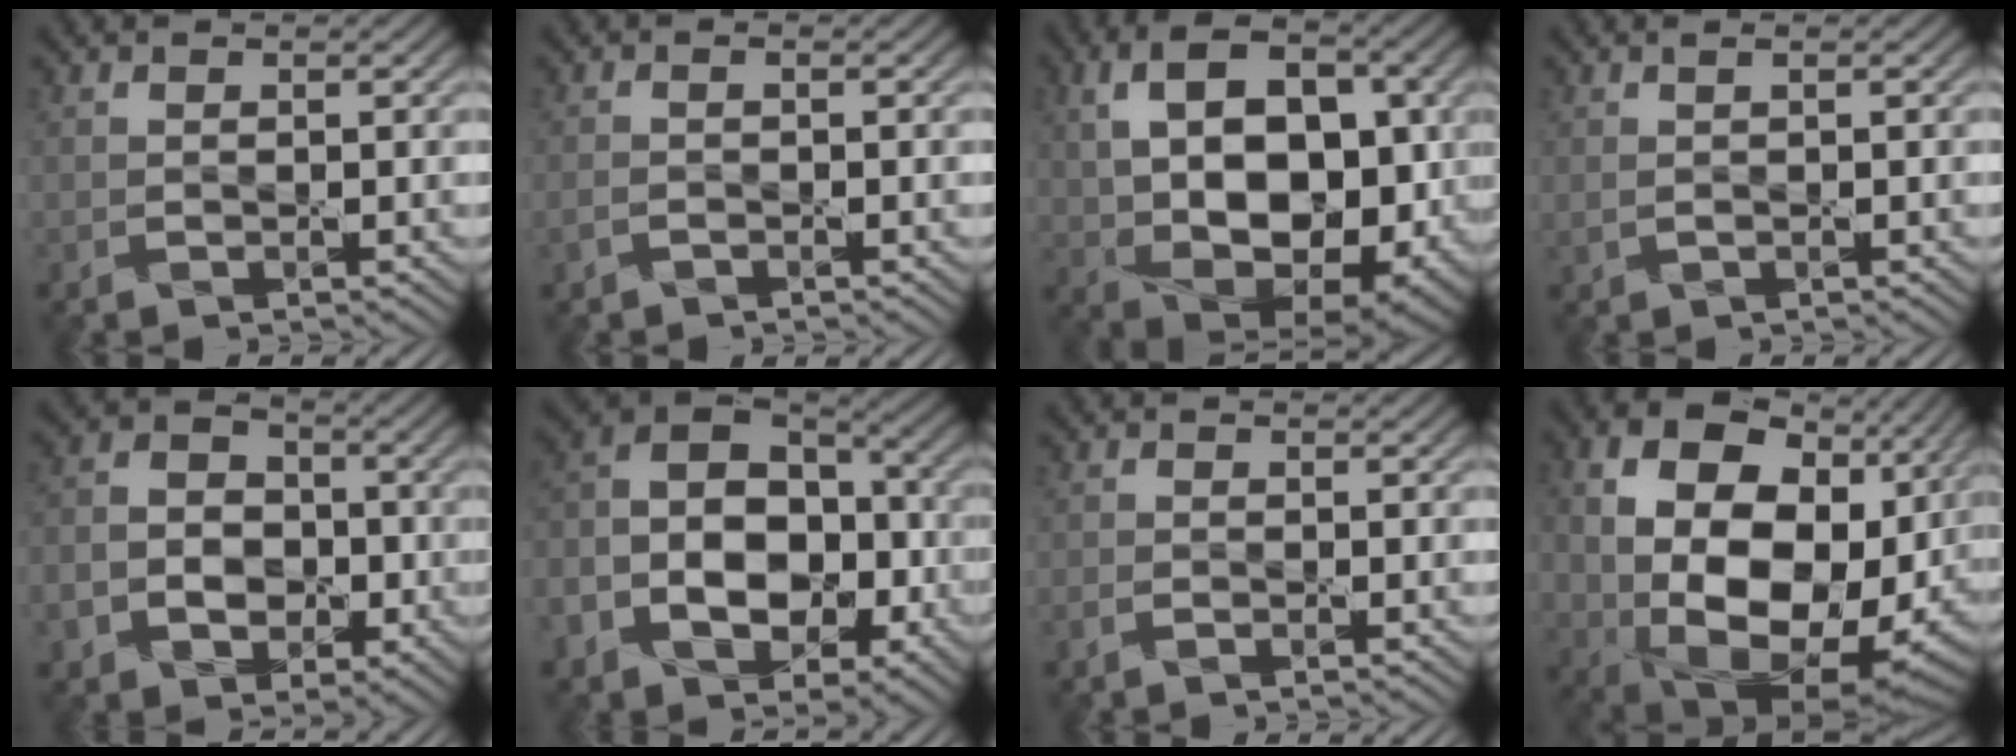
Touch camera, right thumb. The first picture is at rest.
{"total": 1.2, "force": [-0.8, 0.4, 0.9], "torque": [-0.023, -0.001, -0.019]}
{"total": 16.9, "force": [0.6, 10.8, 13.0], "torque": [-0.216, -0.007, 0.018]}
{"total": 1.2, "force": [0.4, 0.3, 1.1], "torque": [-0.024, 0.002, 0.006]}
{"total": 9.1, "force": [-2.7, 7.4, 4.5], "torque": [-0.097, -0.020, -0.065]}
{"total": 15.0, "force": [-4.4, 10.2, 10.0], "torque": [-0.200, -0.013, -0.070]}
{"total": 1.3, "force": [-0.8, 0.5, 0.9], "torque": [-0.021, -0.002, -0.016]}
{"total": 18.6, "force": [1.3, 12.9, 13.4], "torque": [-0.272, -0.039, 0.054]}